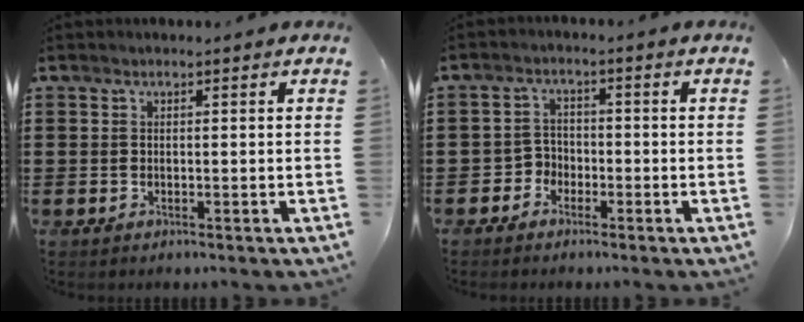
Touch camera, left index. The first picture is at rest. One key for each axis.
{"total": 2.8, "fx": -2.0, "fy": 1.9, "fz": 0.2, "tx": -0.014, "ty": 0.006, "tz": -0.045}